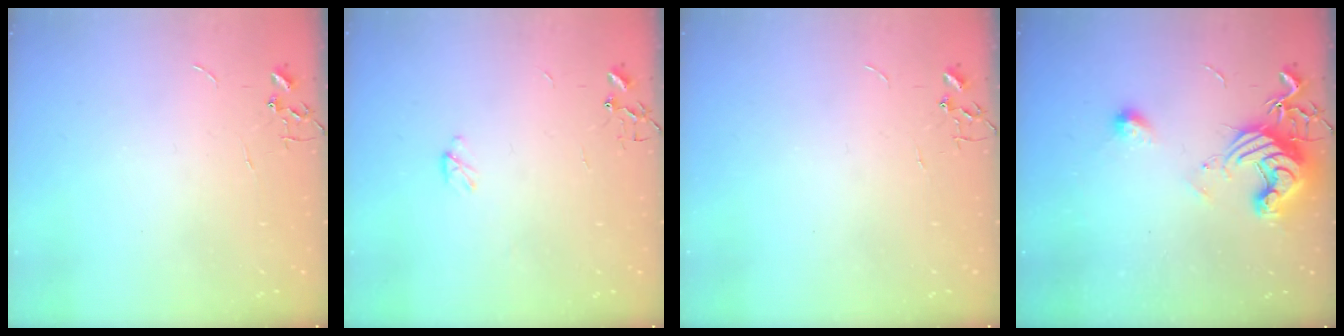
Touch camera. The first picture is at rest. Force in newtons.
{"total": 2.9, "press": 2.9, "slide": 0.4}
{"total": 0.0}
{"total": 14.1, "press": 14.0, "slide": 1.4}